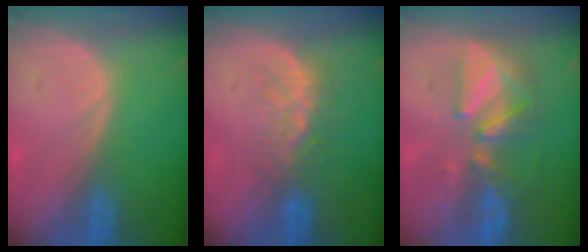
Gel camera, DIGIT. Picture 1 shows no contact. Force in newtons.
{"total": 4.8, "press": 4.3, "slide": 2.1}
{"total": 7.6, "press": 7.3, "slide": 1.8}